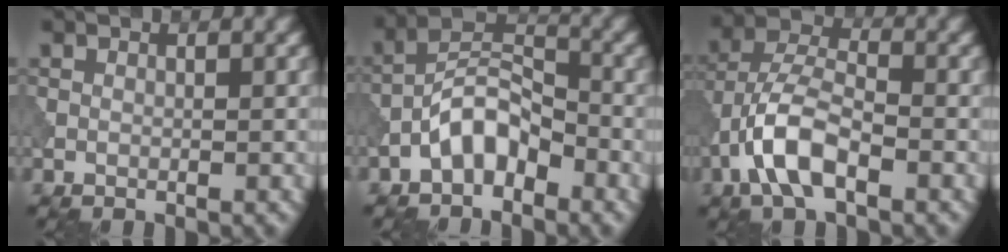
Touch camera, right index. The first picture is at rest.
{"total": 4.9, "force": [-2.9, 2.4, 3.2], "torque": [-0.048, 0.021, -0.060]}
{"total": 6.5, "force": [-3.0, 2.9, 5.0], "torque": [-0.098, 0.009, -0.064]}